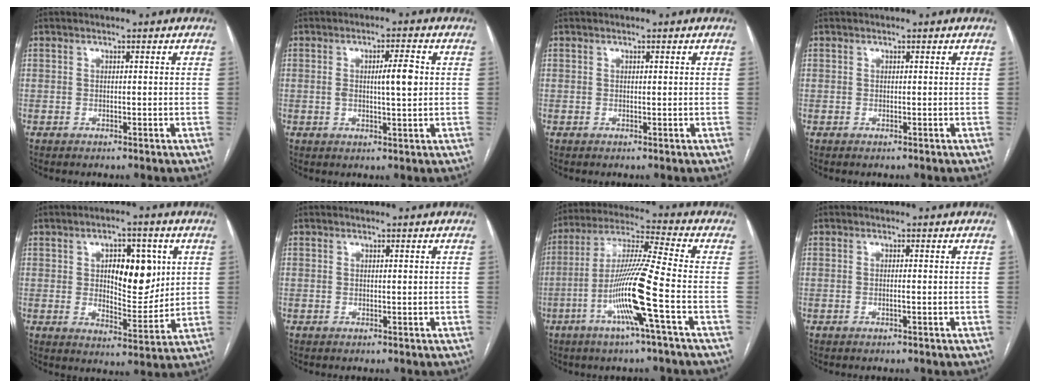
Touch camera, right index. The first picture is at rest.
{"total": 4.9, "force": [0.7, 0.7, 4.8], "torque": [-0.078, 0.006, 0.011]}
{"total": 0.0}
{"total": 0.0}
{"total": 10.3, "force": [2.6, 4.5, 8.9], "torque": [-0.125, 0.009, 0.046]}
{"total": 0.0}
{"total": 13.5, "force": [-4.7, -1.4, 12.5], "torque": [-0.247, -0.004, -0.094]}
{"total": 0.7, "force": [-0.3, -0.1, 0.6], "torque": [-0.012, 0.002, -0.002]}